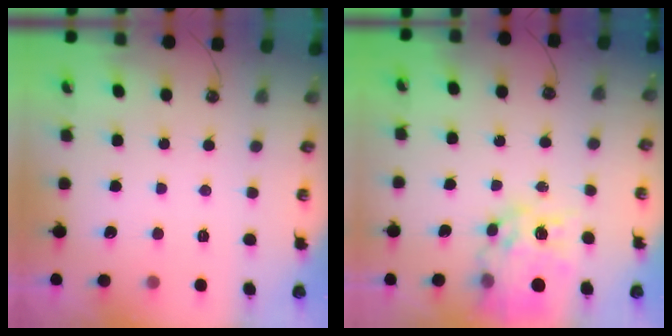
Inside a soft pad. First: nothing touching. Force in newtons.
{"total": 14.1, "press": 14.0, "slide": 1.5}